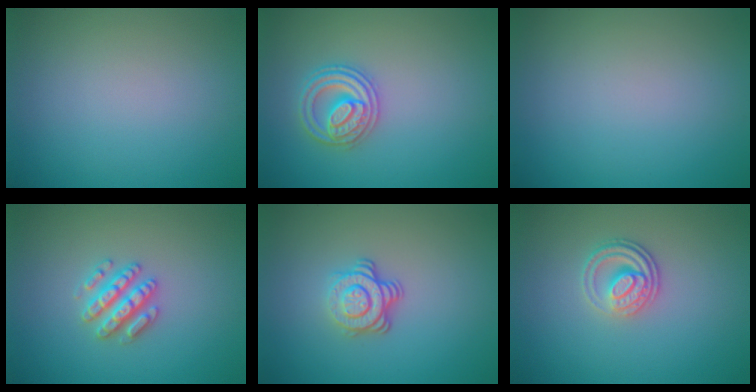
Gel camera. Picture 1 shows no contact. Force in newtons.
{"total": 3.1, "press": 3.0, "slide": 0.6}
{"total": 0.0}
{"total": 3.0, "press": 2.9, "slide": 0.6}
{"total": 3.7, "press": 2.7, "slide": 2.5}
{"total": 2.8, "press": 2.5, "slide": 1.4}